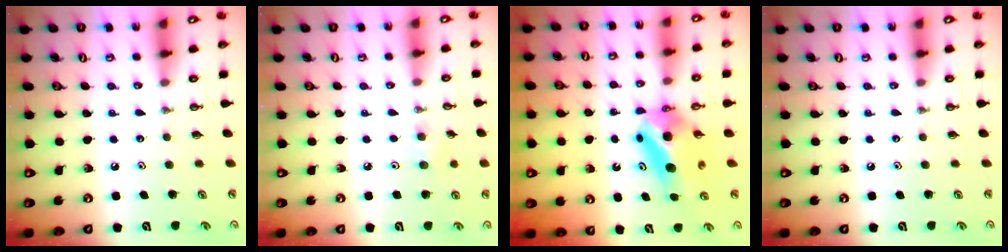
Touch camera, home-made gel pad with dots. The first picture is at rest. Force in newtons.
{"total": 5.0, "press": 4.8, "slide": 1.4}
{"total": 6.9, "press": 6.6, "slide": 2.1}
{"total": 0.0}